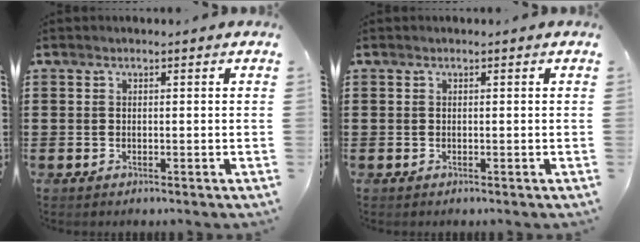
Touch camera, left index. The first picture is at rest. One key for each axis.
{"total": 0.0}